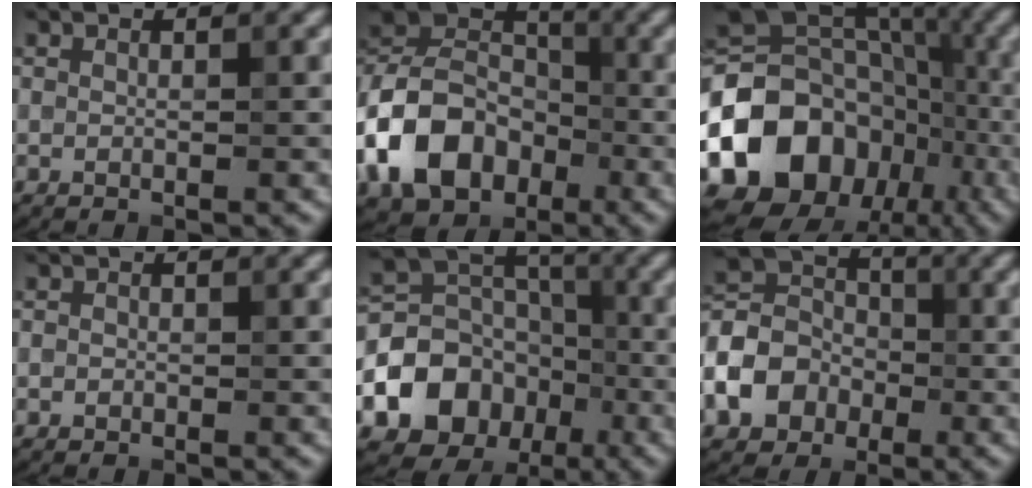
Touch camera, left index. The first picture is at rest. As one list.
[{"total": 10.1, "force": [-3.6, 7.4, 5.8], "torque": [-0.113, 0.012, -0.082]}, {"total": 15.6, "force": [-5.6, 11.9, 8.3], "torque": [-0.170, 0.014, -0.105]}, {"total": 0.7, "force": [-0.1, 0.6, 0.2], "torque": [0.012, 0.006, -0.008]}, {"total": 9.4, "force": [-3.2, 7.5, 4.7], "torque": [-0.094, 0.005, -0.064]}, {"total": 7.6, "force": [-2.4, 6.0, 4.1], "torque": [-0.090, 0.010, -0.056]}]